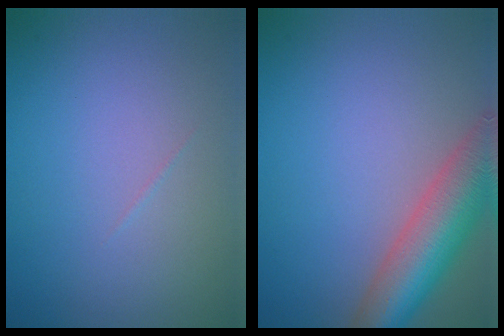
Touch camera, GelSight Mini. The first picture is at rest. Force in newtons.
{"total": 8.2, "press": 8.2, "slide": 0.6}